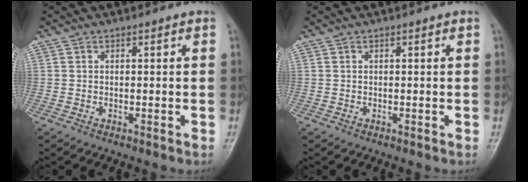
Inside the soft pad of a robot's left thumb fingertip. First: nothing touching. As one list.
[{"total": 0.0}]